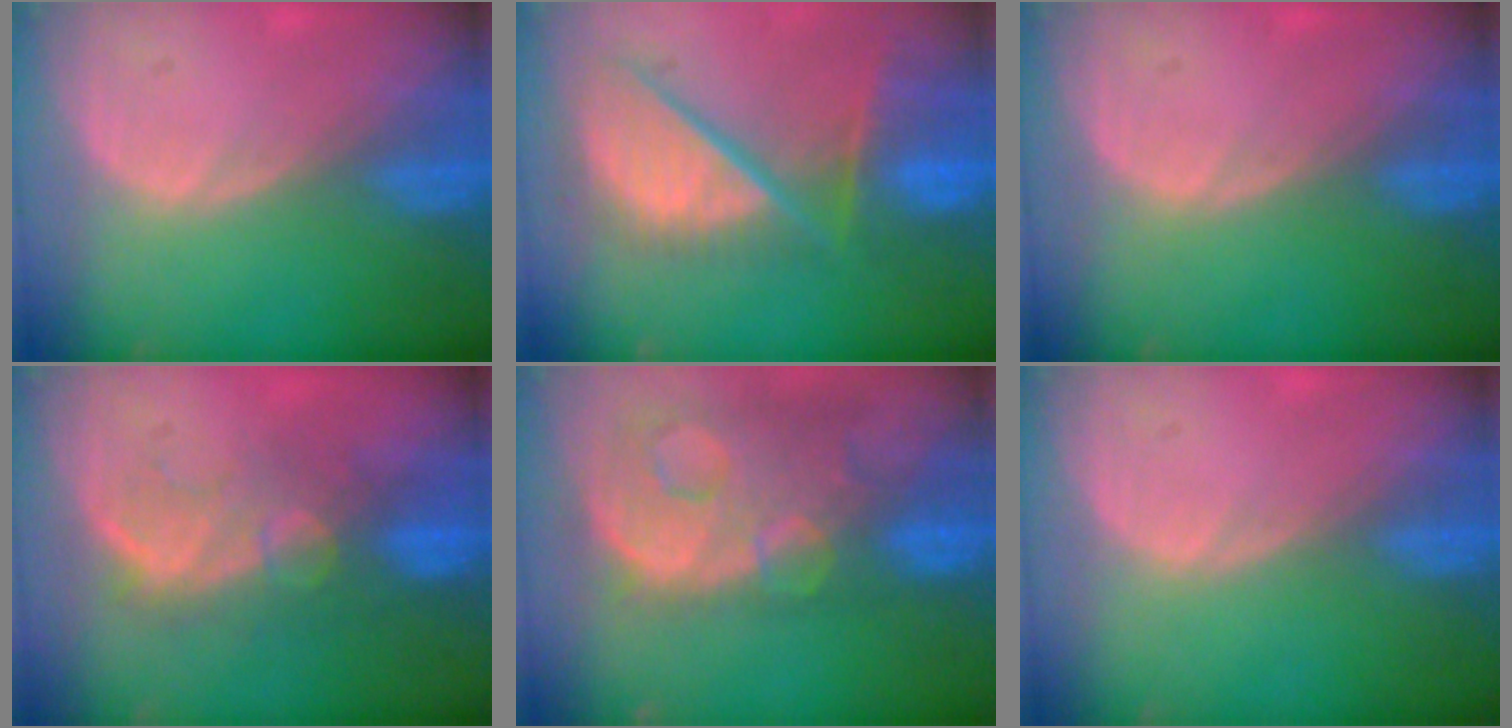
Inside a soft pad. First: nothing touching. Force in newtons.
{"total": 12.4, "press": 10.2, "slide": 7.0}
{"total": 0.0}
{"total": 9.2, "press": 8.3, "slide": 4.0}
{"total": 13.7, "press": 11.1, "slide": 8.0}
{"total": 0.0}